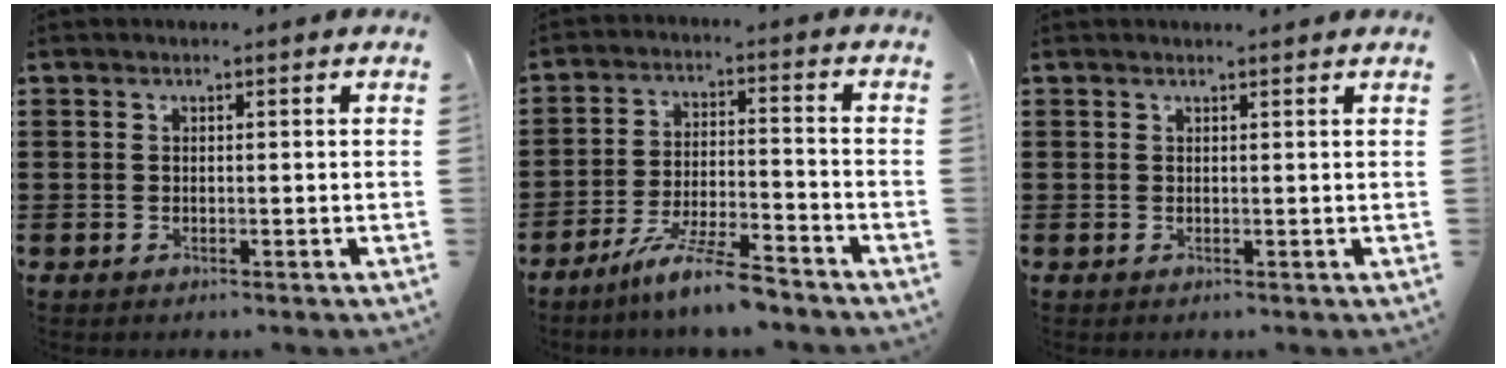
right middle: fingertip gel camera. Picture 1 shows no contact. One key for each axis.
{"total": 7.7, "fx": -6.5, "fy": 0.2, "fz": 4.2, "tx": -0.092, "ty": -0.010, "tz": -0.123}
{"total": 0.5, "fx": 0.5, "fy": -0.1, "fz": 0.1, "tx": 0.004, "ty": -0.004, "tz": 0.008}